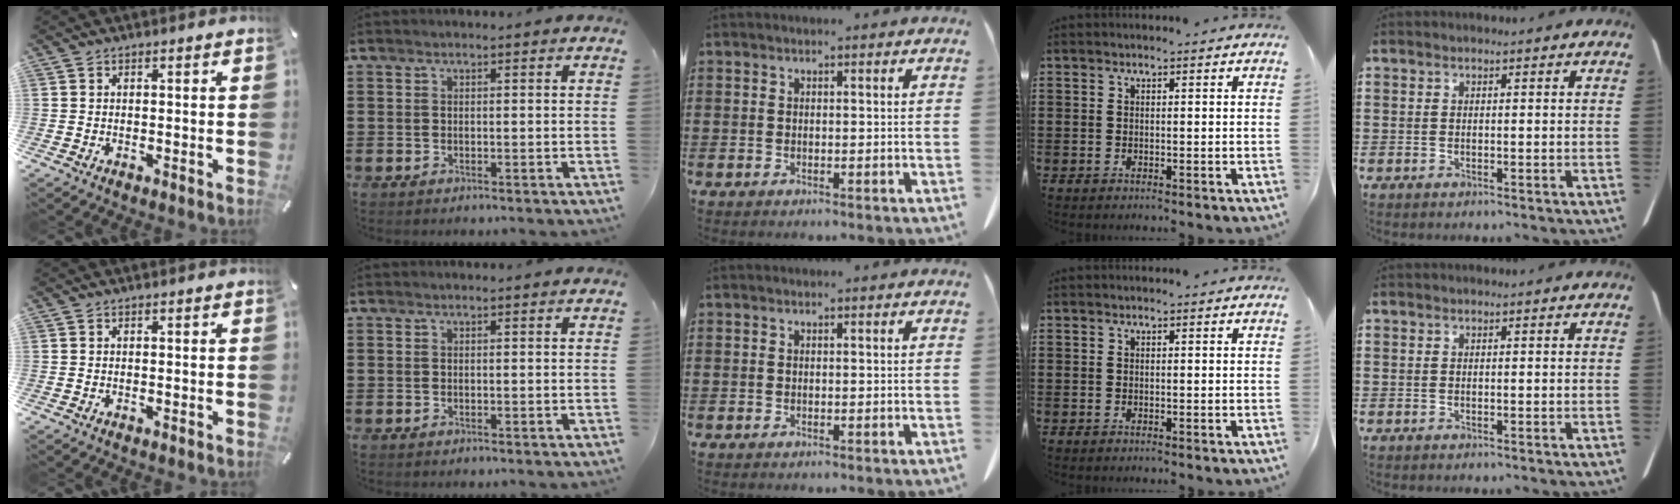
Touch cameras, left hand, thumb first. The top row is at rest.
{}